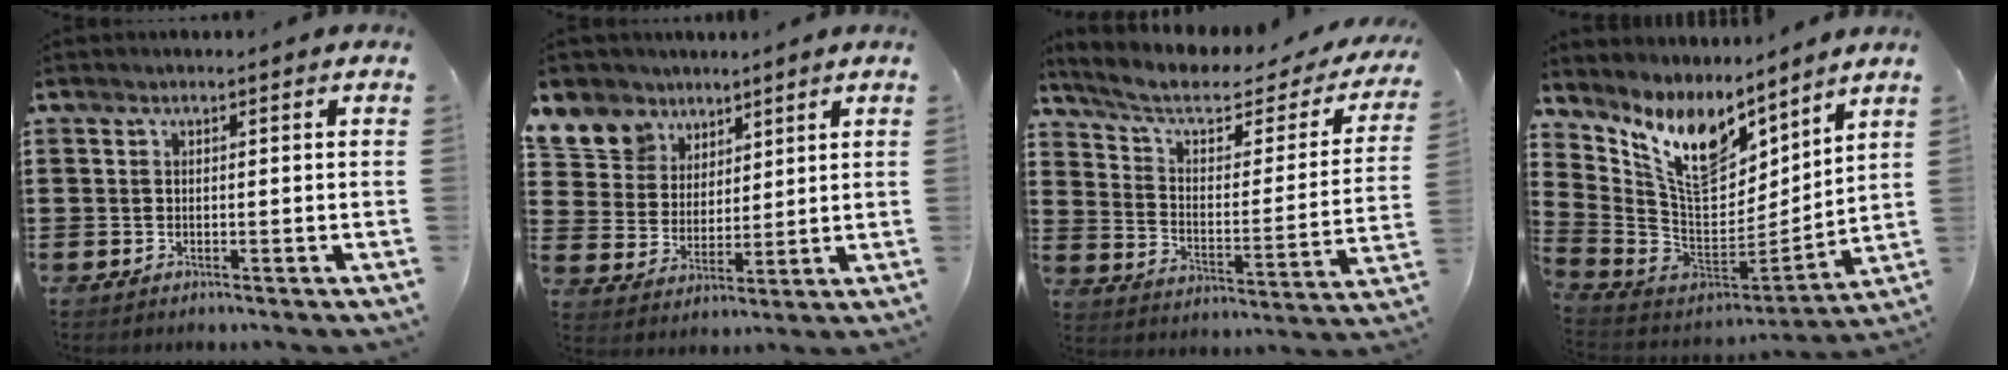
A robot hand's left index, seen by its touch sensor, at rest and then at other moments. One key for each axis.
{"total": 7.6, "fx": 5.4, "fy": 5.3, "fz": 0.4, "tx": -0.056, "ty": -0.021, "tz": 0.106}
{"total": 5.9, "fx": 3.6, "fy": 2.3, "fz": 4.1, "tx": -0.096, "ty": -0.021, "tz": 0.057}
{"total": 13.1, "fx": 8.8, "fy": 5.5, "fz": 8.0, "tx": -0.210, "ty": -0.055, "tz": 0.157}